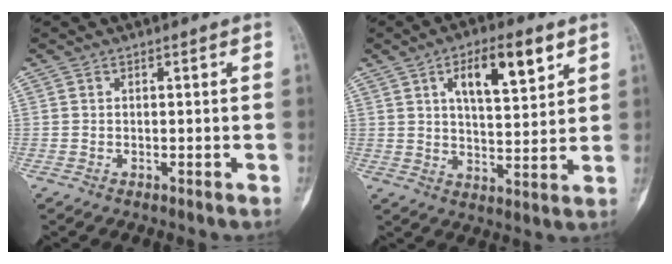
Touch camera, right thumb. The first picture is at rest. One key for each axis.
{"total": 11.7, "fx": 5.5, "fy": 4.4, "fz": 9.4, "tx": -0.131, "ty": -0.021, "tz": 0.089}